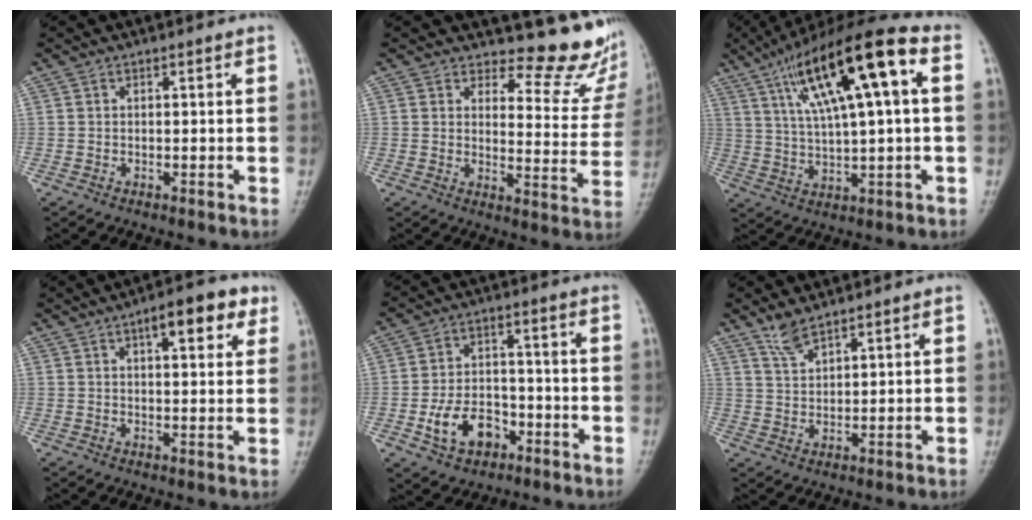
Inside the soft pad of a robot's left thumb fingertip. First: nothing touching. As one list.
[{"total": 11.3, "force": [10.5, 3.2, 2.6], "torque": [0.003, -0.115, 0.113]}, {"total": 19.4, "force": [6.0, 4.9, 17.8], "torque": [-0.301, 0.021, 0.100]}, {"total": 8.7, "force": [4.1, 3.3, 6.9], "torque": [-0.072, -0.005, 0.051]}, {"total": 9.5, "force": [-4.1, 6.4, 5.7], "torque": [-0.083, 0.032, -0.069]}, {"total": 3.9, "force": [3.3, 1.0, 1.9], "torque": [-0.035, -0.018, 0.069]}]